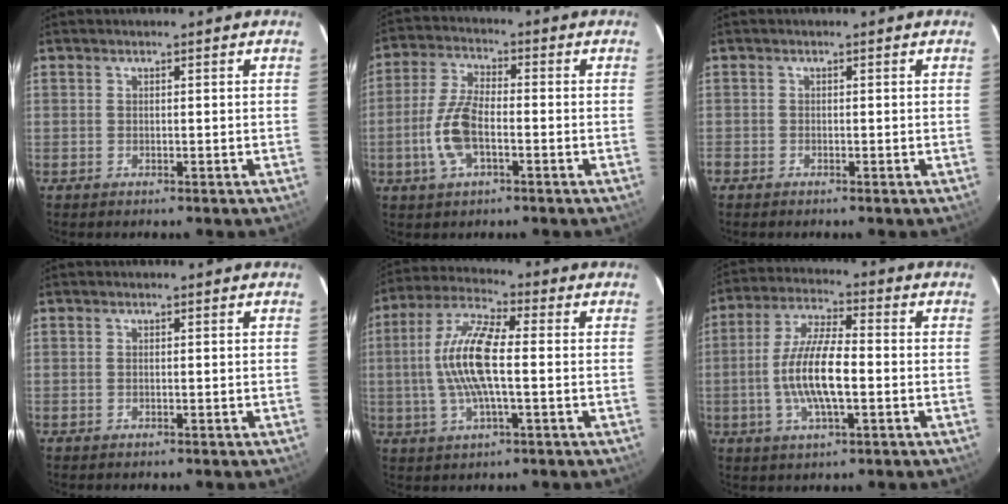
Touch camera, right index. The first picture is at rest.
{"total": 9.2, "force": [-2.6, 3.9, 7.9], "torque": [-0.174, 0.004, -0.052]}
{"total": 0.9, "force": [-0.7, 0.4, 0.0], "torque": [-0.002, 0.000, -0.017]}
{"total": 0.0}
{"total": 12.4, "force": [-0.4, 3.2, 11.9], "torque": [-0.244, 0.010, -0.012]}
{"total": 11.5, "force": [-2.1, 3.2, 10.9], "torque": [-0.219, 0.000, -0.041]}